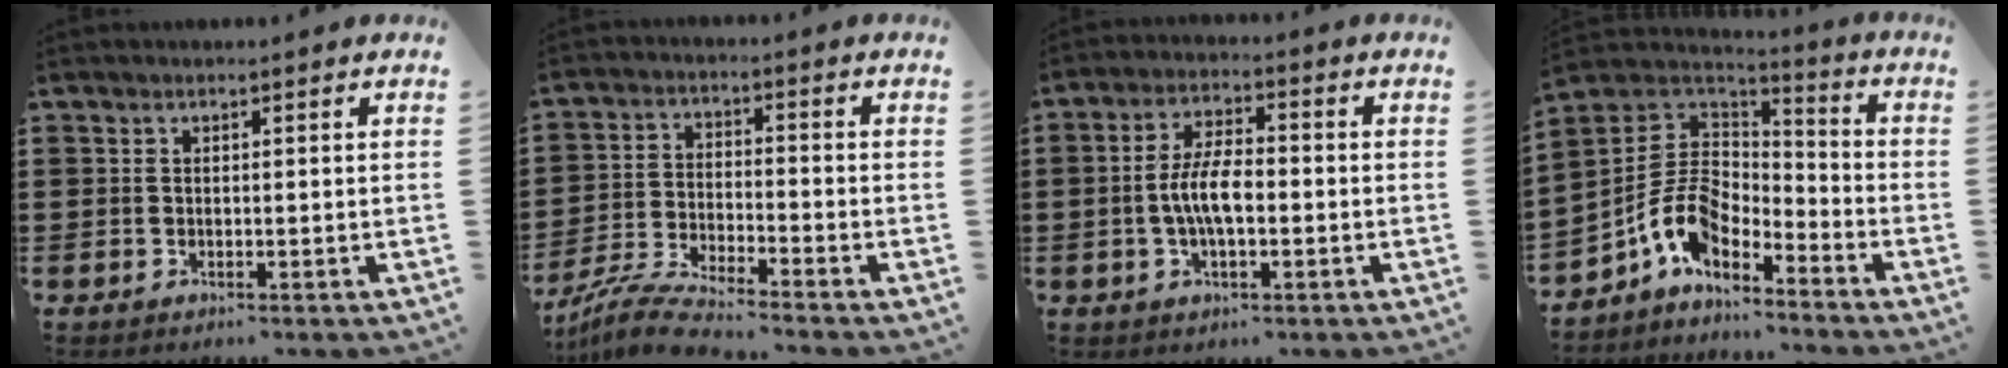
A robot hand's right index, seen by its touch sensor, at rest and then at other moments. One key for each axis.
{"total": 6.2, "fx": -6.0, "fy": -0.4, "fz": 1.7, "tx": -0.052, "ty": -0.011, "tz": -0.121}
{"total": 6.6, "fx": -1.0, "fy": 2.7, "fz": 5.9, "tx": -0.123, "ty": 0.002, "tz": -0.024}
{"total": 8.9, "fx": -4.5, "fy": 5.4, "fz": 5.4, "tx": -0.139, "ty": 0.001, "tz": -0.095}